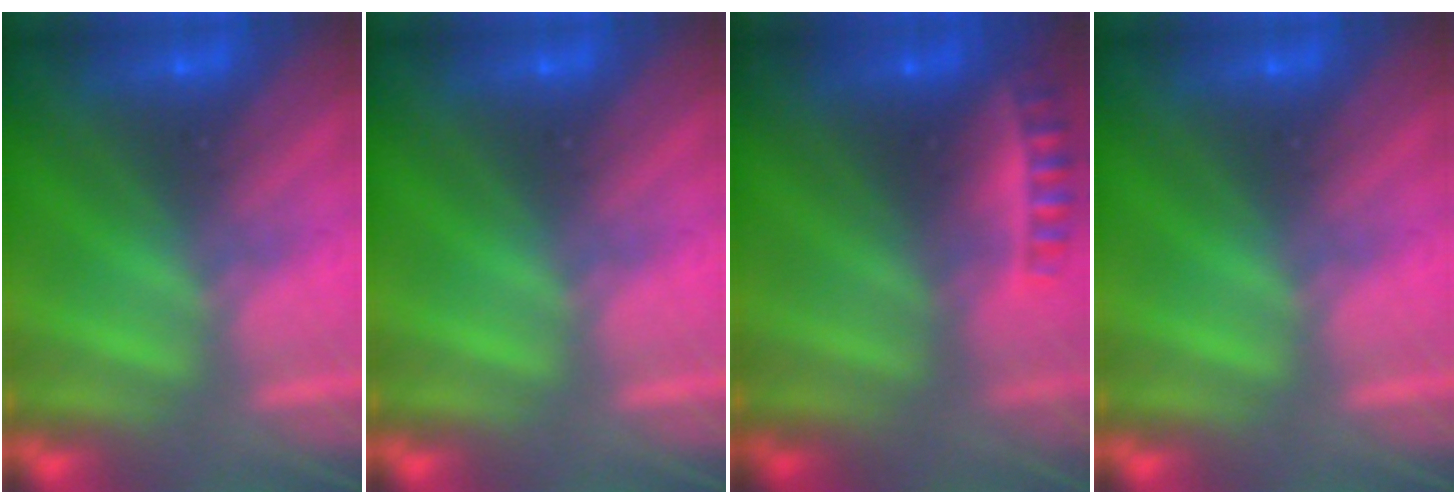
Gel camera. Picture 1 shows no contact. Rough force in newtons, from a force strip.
{"total": 0.0}
{"total": 2.4}
{"total": 0.0}